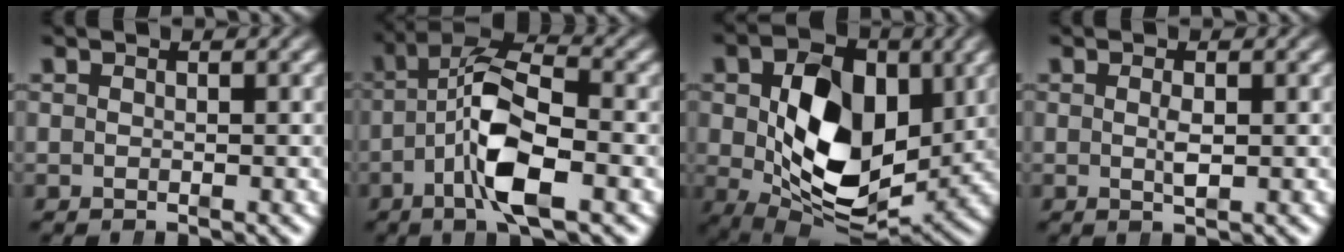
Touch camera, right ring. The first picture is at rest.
{"total": 8.6, "force": [0.0, 4.5, 7.4], "torque": [-0.115, -0.007, -0.007]}
{"total": 13.3, "force": [0.0, 8.5, 10.2], "torque": [-0.167, -0.035, 0.014]}
{"total": 1.3, "force": [-0.2, 0.1, 1.3], "torque": [-0.020, 0.002, -0.004]}